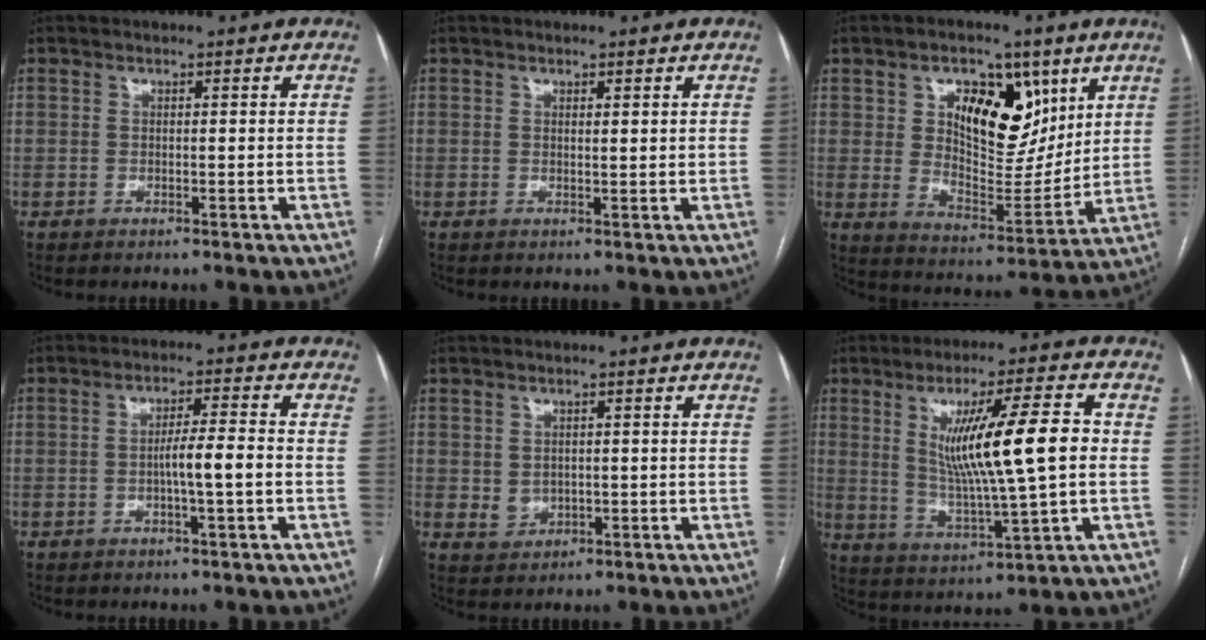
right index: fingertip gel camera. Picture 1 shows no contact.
{"total": 0.9, "force": [0.6, 0.1, 0.7], "torque": [-0.011, -0.003, 0.009]}
{"total": 14.4, "force": [6.1, 7.7, 10.5], "torque": [-0.162, 0.008, 0.112]}
{"total": 5.0, "force": [-1.0, 0.0, 4.9], "torque": [-0.082, 0.006, -0.018]}
{"total": 2.5, "force": [0.1, 2.2, 1.2], "torque": [-0.025, -0.002, 0.012]}
{"total": 14.1, "force": [1.9, 0.7, 14.0], "torque": [-0.239, -0.003, 0.037]}